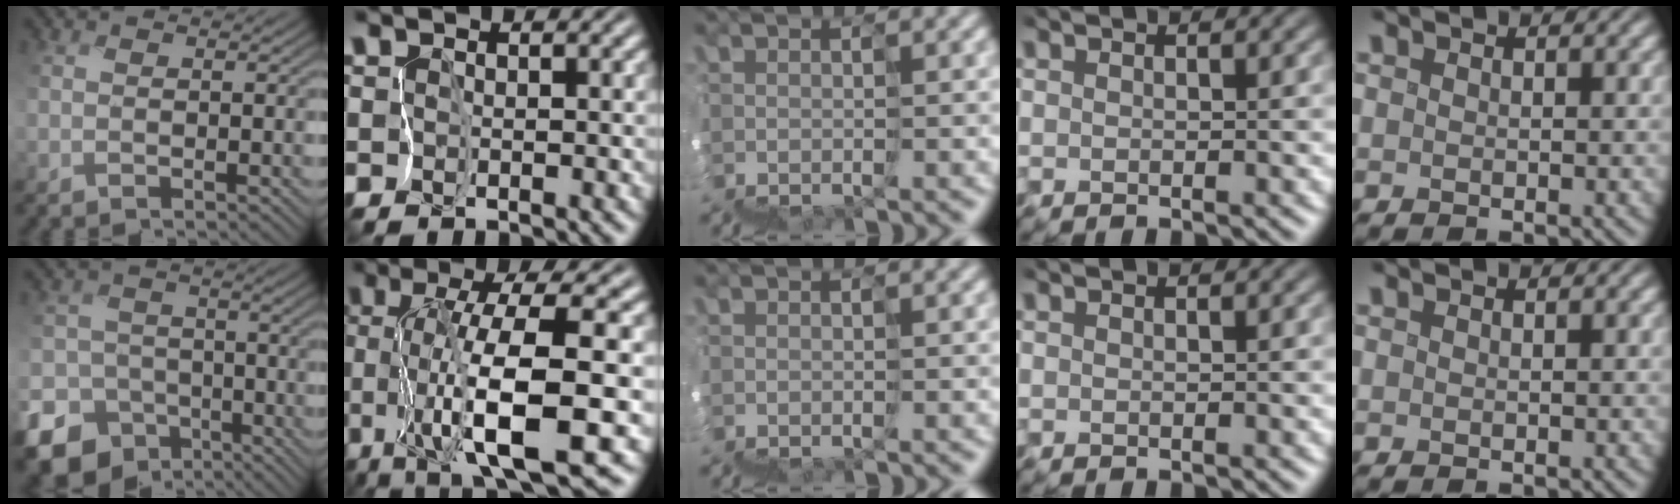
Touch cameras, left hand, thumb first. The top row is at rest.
{"thumb": {"total": 16.8, "force": [-9.9, 13.0, 3.7], "torque": [-0.128, -0.069, -0.161]}, "index": {"total": 9.7, "force": [-1.6, 0.9, 9.6], "torque": [-0.169, 0.004, -0.031]}}